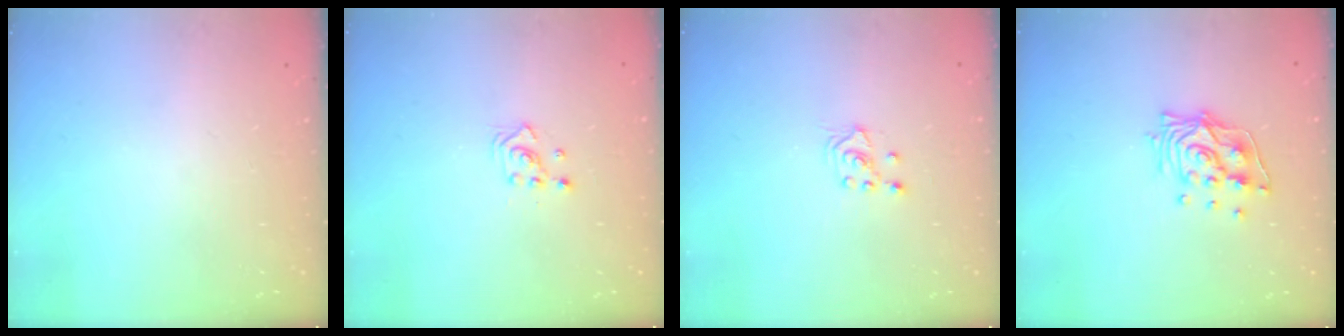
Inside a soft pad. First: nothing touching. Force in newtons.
{"total": 2.4, "press": 2.4, "slide": 0.3}
{"total": 2.7, "press": 2.5, "slide": 0.9}
{"total": 11.3, "press": 11.2, "slide": 1.8}